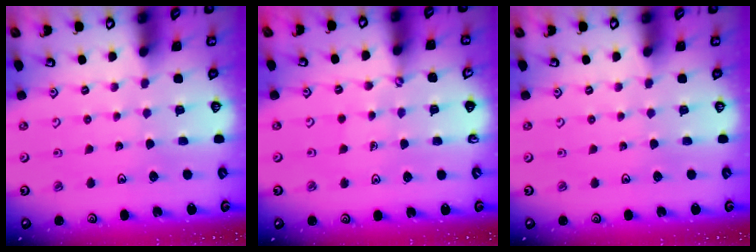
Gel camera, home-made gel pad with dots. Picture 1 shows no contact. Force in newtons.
{"total": 0.5, "press": 0.5, "slide": 0.1}
{"total": 0.0}